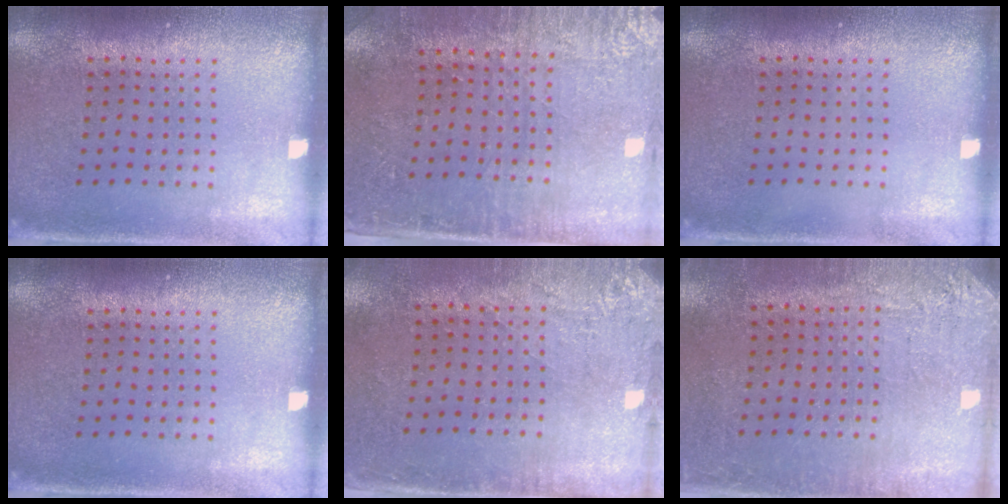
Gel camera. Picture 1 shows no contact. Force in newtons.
{"total": 3.0, "press": 2.6, "slide": 1.4}
{"total": 0.0}
{"total": 0.0}
{"total": 2.8, "press": 2.3, "slide": 1.6}
{"total": 2.8, "press": 2.6, "slide": 1.1}